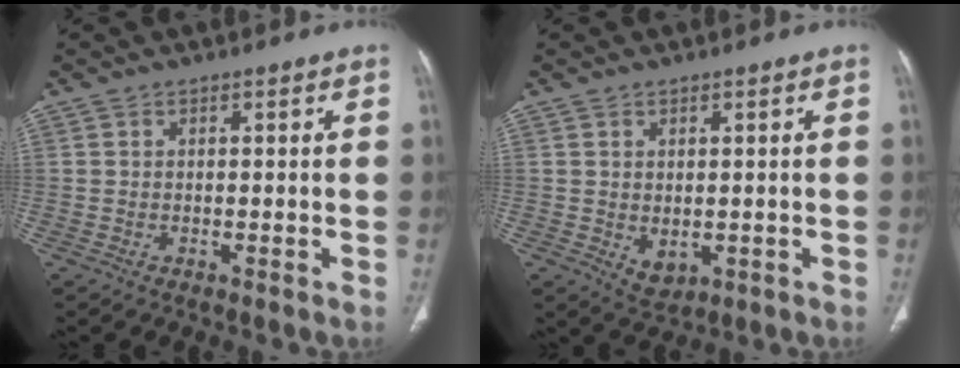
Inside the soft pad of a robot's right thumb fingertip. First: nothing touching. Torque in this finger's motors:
{"motor_torque": [-0.47, 0.32, 0.16, 0.35, 0.08]}